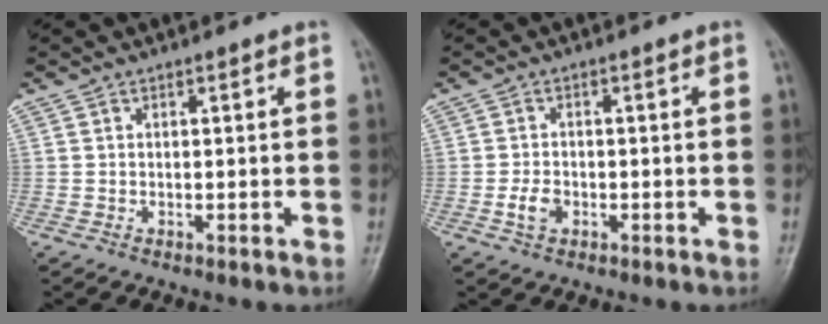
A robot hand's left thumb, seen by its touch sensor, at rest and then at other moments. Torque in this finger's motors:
{"motor_torque": [-0.42, 0.83, 0.43, 0.19, -0.02]}